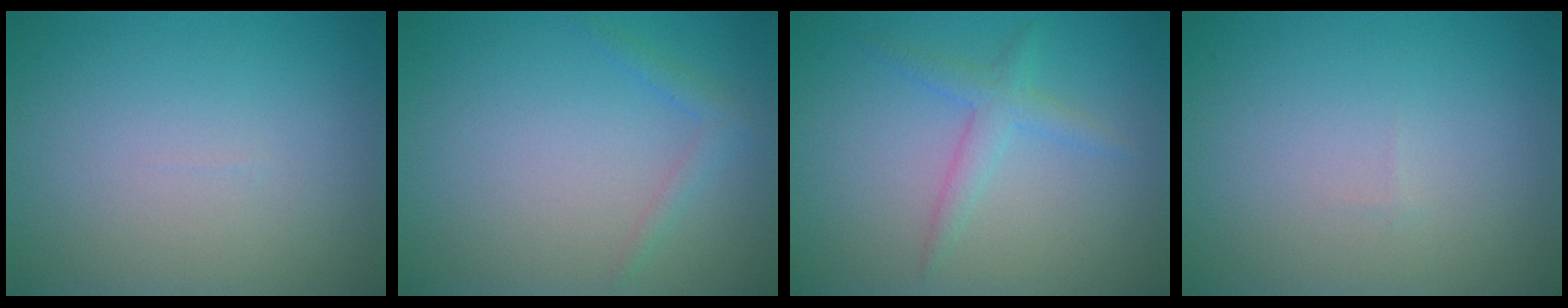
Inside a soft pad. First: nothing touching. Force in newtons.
{"total": 1.2, "press": 1.2, "slide": 0.1}
{"total": 2.0, "press": 2.0, "slide": 0.1}
{"total": 0.0}